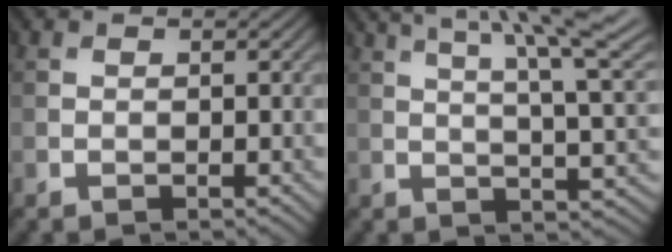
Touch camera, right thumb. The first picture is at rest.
{"total": 14.6, "force": [8.1, 3.9, 11.5], "torque": [-0.163, 0.016, 0.117]}